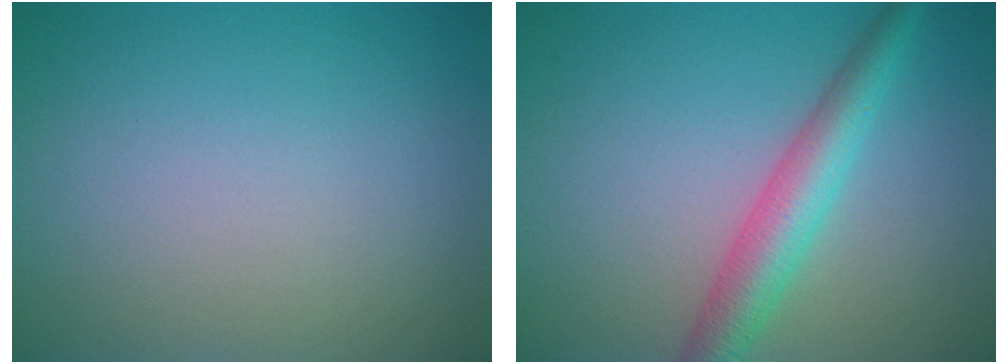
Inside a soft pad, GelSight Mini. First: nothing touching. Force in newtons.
{"total": 4.5, "press": 4.5, "slide": 0.1}